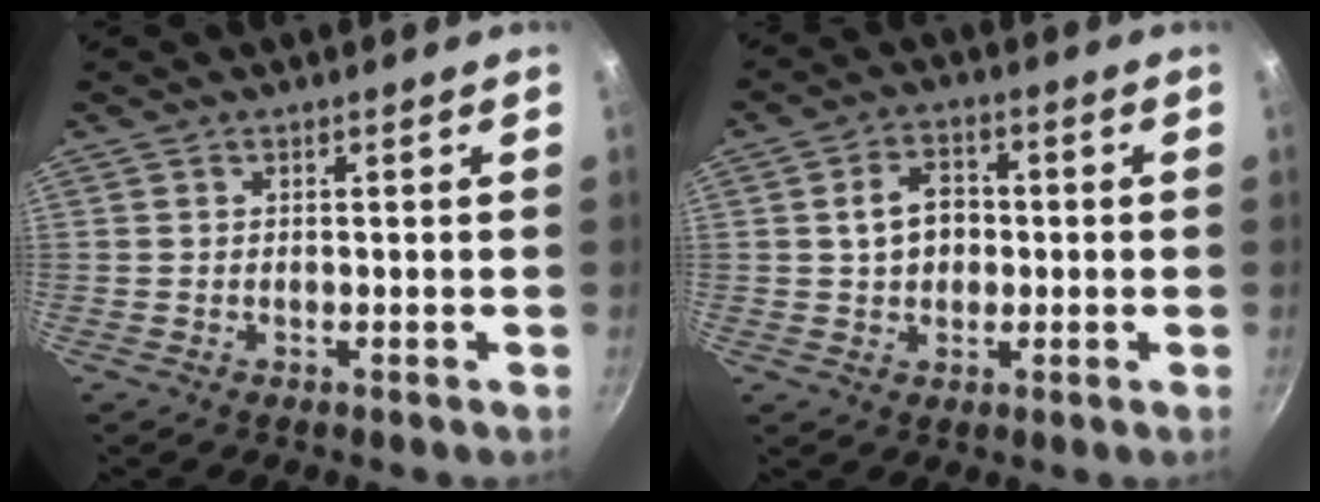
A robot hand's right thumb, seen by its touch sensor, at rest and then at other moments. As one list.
[{"total": 7.2, "force": [0.3, 5.4, 4.7], "torque": [-0.055, 0.014, 0.001]}]